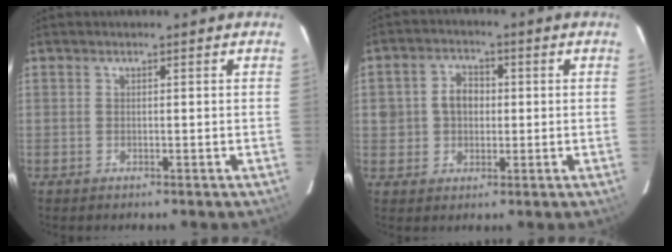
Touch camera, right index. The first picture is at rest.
{"total": 5.6, "force": [0.3, 4.8, 2.9], "torque": [-0.055, 0.018, 0.008]}